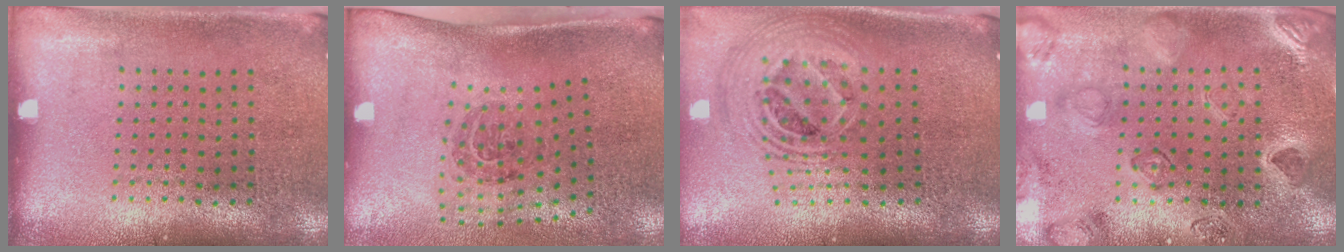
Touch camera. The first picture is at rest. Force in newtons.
{"total": 1.8, "press": 1.2, "slide": 1.3}
{"total": 2.4, "press": 1.8, "slide": 1.6}
{"total": 2.5, "press": 2.4, "slide": 0.6}